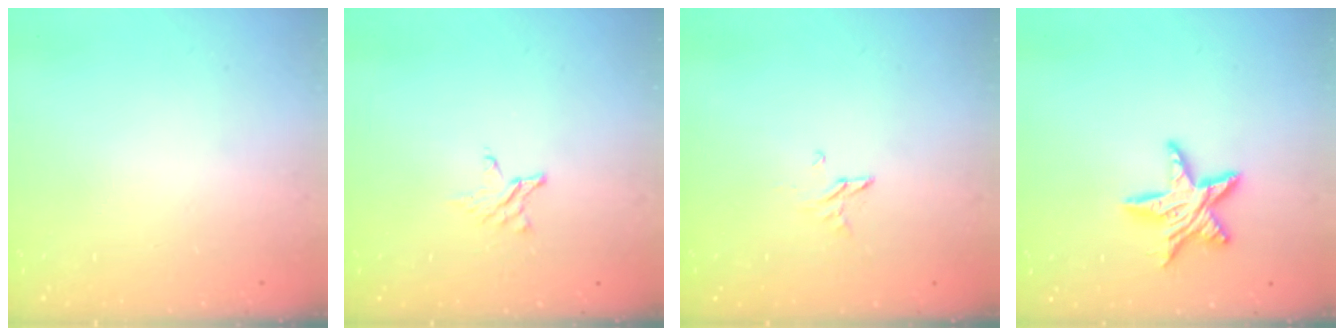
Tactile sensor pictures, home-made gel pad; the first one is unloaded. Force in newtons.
{"total": 2.8, "press": 2.8, "slide": 0.3}
{"total": 2.6, "press": 2.6, "slide": 0.3}
{"total": 10.7, "press": 10.7, "slide": 0.7}